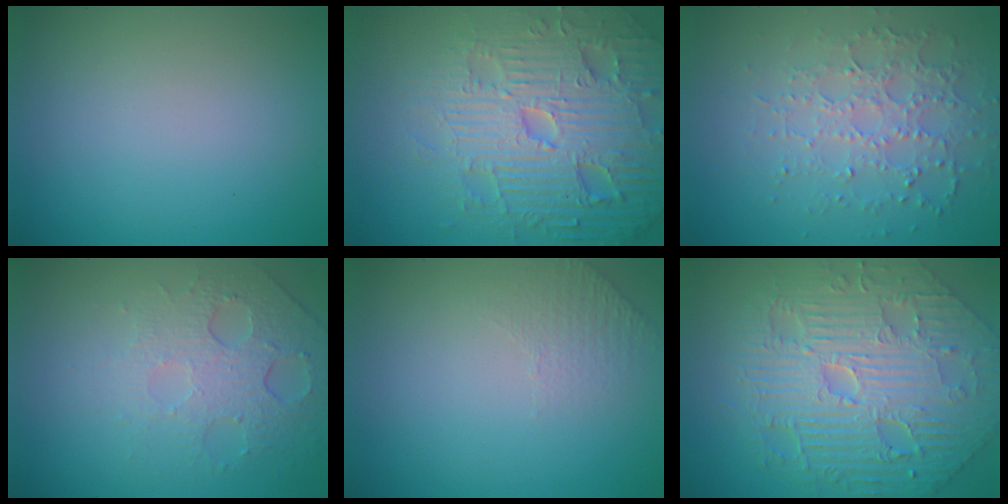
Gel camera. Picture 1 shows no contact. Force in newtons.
{"total": 7.8, "press": 7.6, "slide": 1.7}
{"total": 3.5, "press": 3.3, "slide": 1.2}
{"total": 5.0, "press": 3.3, "slide": 3.8}
{"total": 1.2, "press": 0.7, "slide": 0.9}
{"total": 9.3, "press": 7.0, "slide": 6.0}